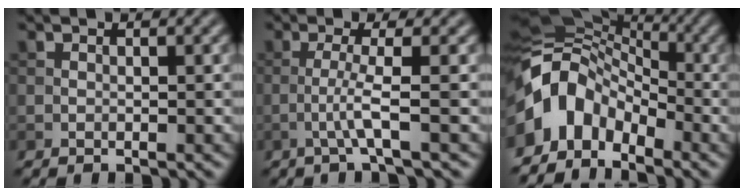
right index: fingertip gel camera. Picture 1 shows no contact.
{"total": 2.6, "force": [-0.8, 0.1, 2.5], "torque": [-0.051, 0.004, -0.023]}
{"total": 7.5, "force": [-3.1, 5.5, 4.2], "torque": [-0.068, 0.010, -0.070]}